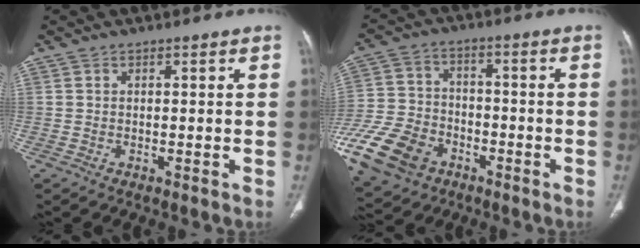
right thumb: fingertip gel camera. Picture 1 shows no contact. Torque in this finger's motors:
{"motor_torque": [1.74, 0.66, 0.63, -1.08, 0.48]}